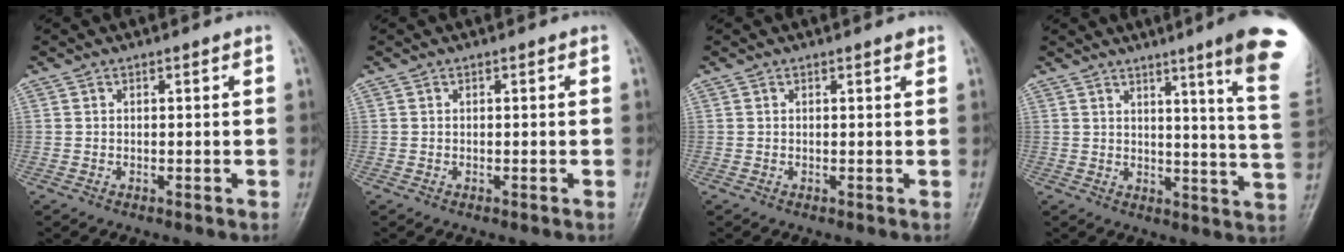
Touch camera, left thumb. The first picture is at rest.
{"total": 0.0}
{"total": 0.7, "force": [0.6, 0.1, 0.4], "torque": [-0.006, -0.004, 0.007]}
{"total": 15.2, "force": [9.1, -0.3, 12.2], "torque": [-0.144, -0.060, 0.099]}